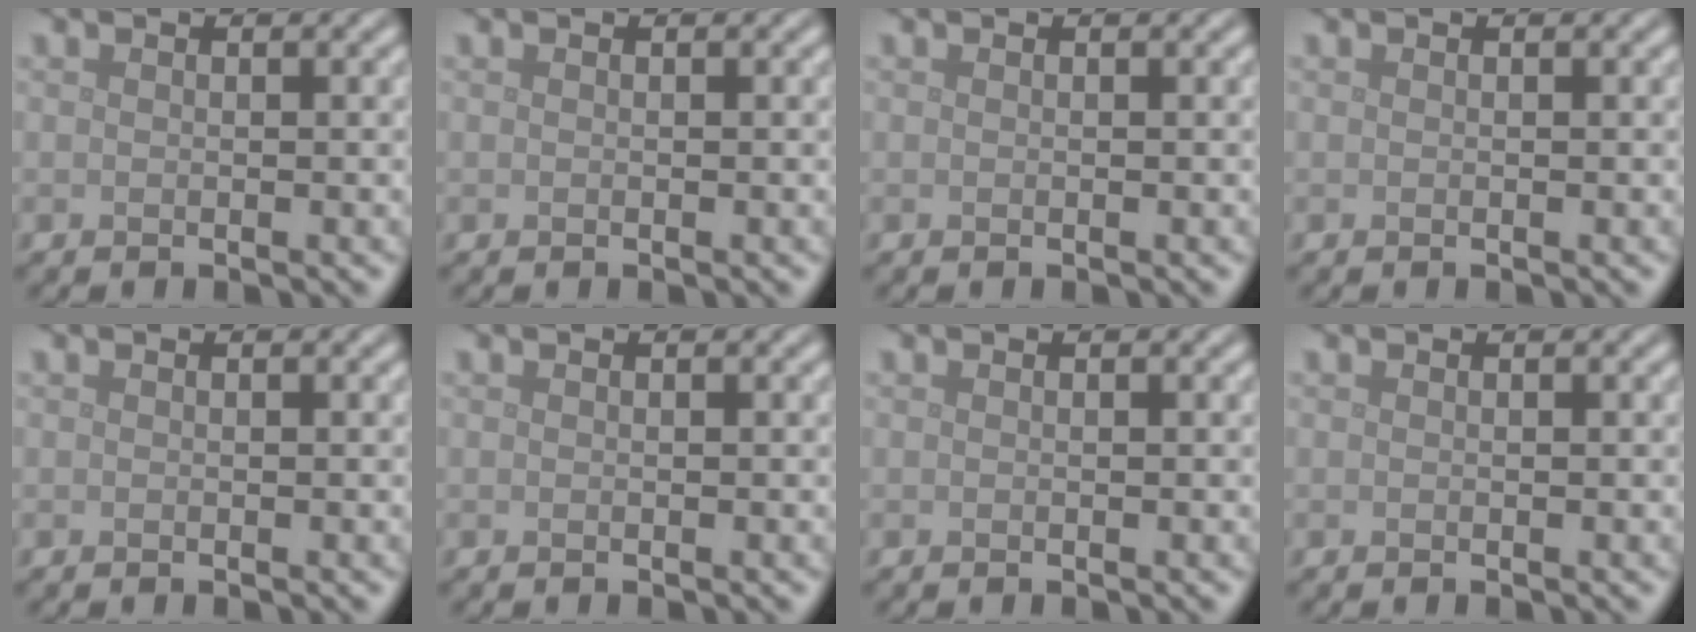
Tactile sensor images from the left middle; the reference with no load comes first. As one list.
[{"total": 0.0}, {"total": 0.0}, {"total": 0.0}, {"total": 0.0}, {"total": 0.0}, {"total": 0.0}, {"total": 0.0}]